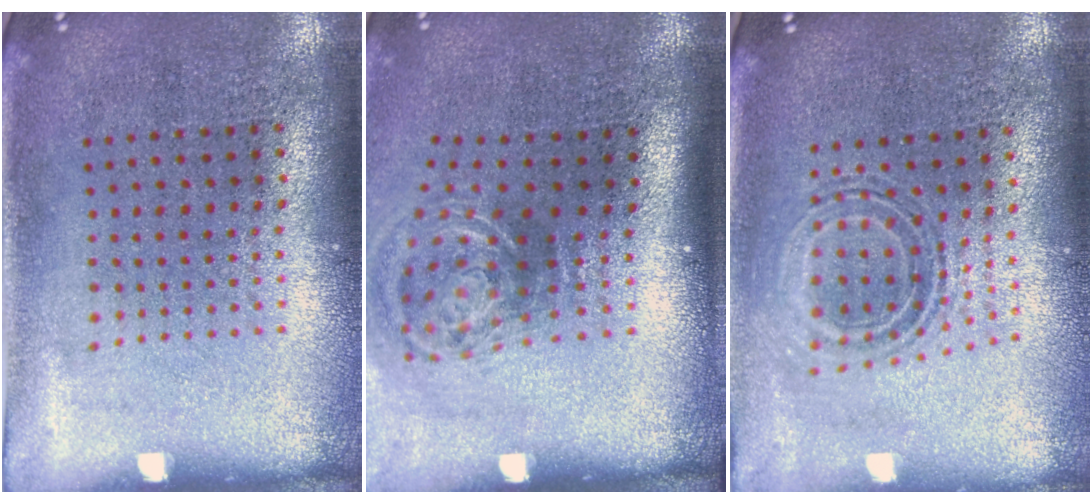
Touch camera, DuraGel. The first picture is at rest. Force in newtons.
{"total": 2.2, "press": 1.4, "slide": 1.7}
{"total": 0.7, "press": 0.6, "slide": 0.3}